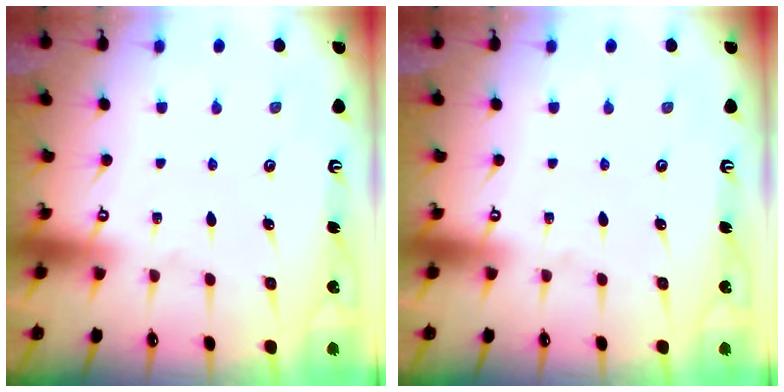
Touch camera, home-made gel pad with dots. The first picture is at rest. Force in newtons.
{"total": 0.0}